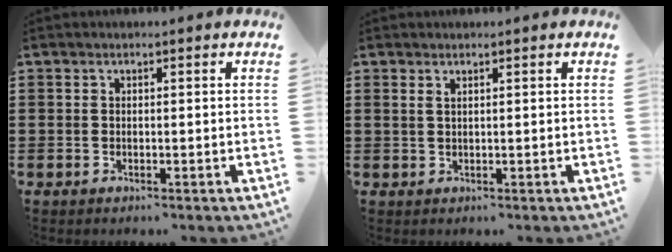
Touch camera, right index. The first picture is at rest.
{"total": 0.8, "force": [0.6, 0.2, 0.6], "torque": [-0.013, 0.002, 0.010]}